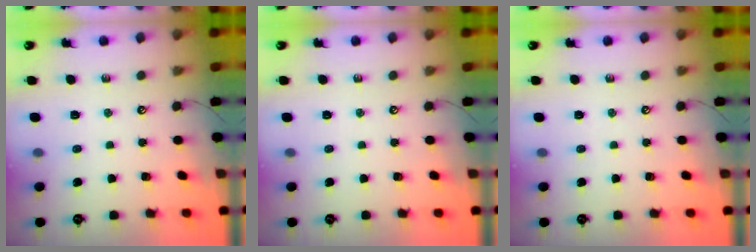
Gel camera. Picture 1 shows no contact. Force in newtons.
{"total": 0.0}
{"total": 0.0}